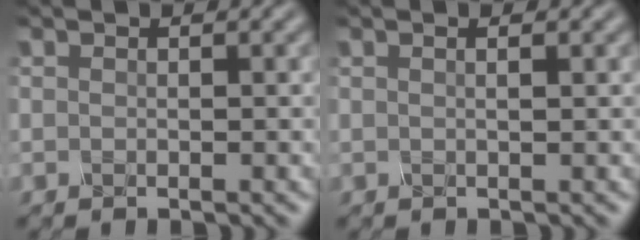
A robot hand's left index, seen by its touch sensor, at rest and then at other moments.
{"total": 1.2, "force": [0.5, 0.4, 1.0], "torque": [-0.006, -0.001, 0.000]}